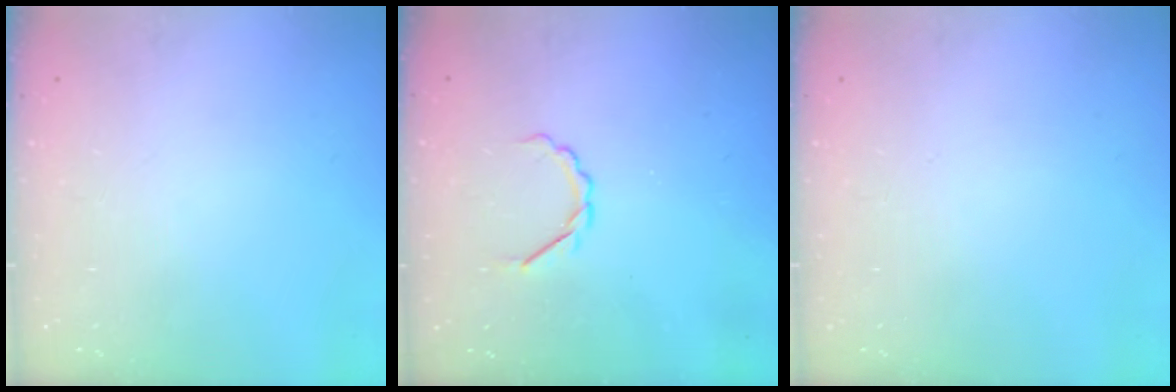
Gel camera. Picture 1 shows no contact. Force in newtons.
{"total": 3.6, "press": 3.5, "slide": 1.1}
{"total": 0.0}